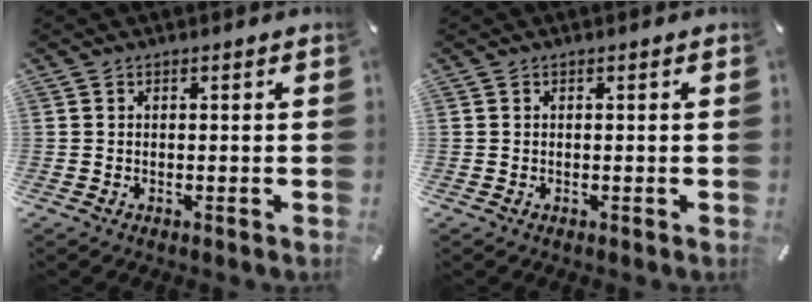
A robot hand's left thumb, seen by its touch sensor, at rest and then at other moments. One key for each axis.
{"total": 0.0}